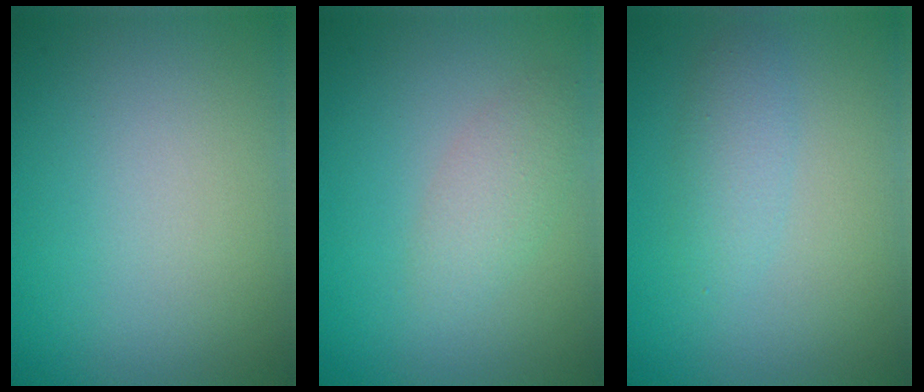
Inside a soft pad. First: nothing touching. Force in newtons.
{"total": 2.2, "press": 2.2, "slide": 0.1}
{"total": 2.0, "press": 2.0, "slide": 0.1}